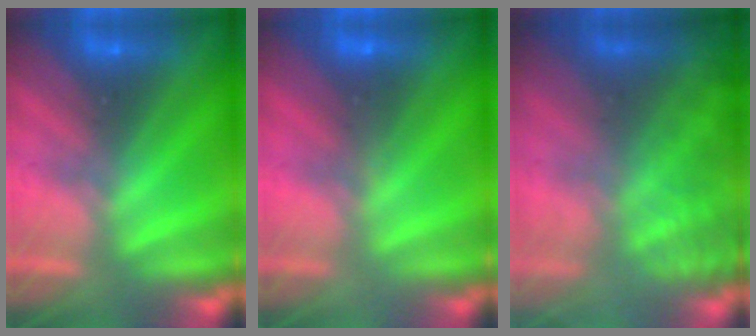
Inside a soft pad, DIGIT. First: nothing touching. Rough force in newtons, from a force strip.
{"total": 2.9}
{"total": 10.2}